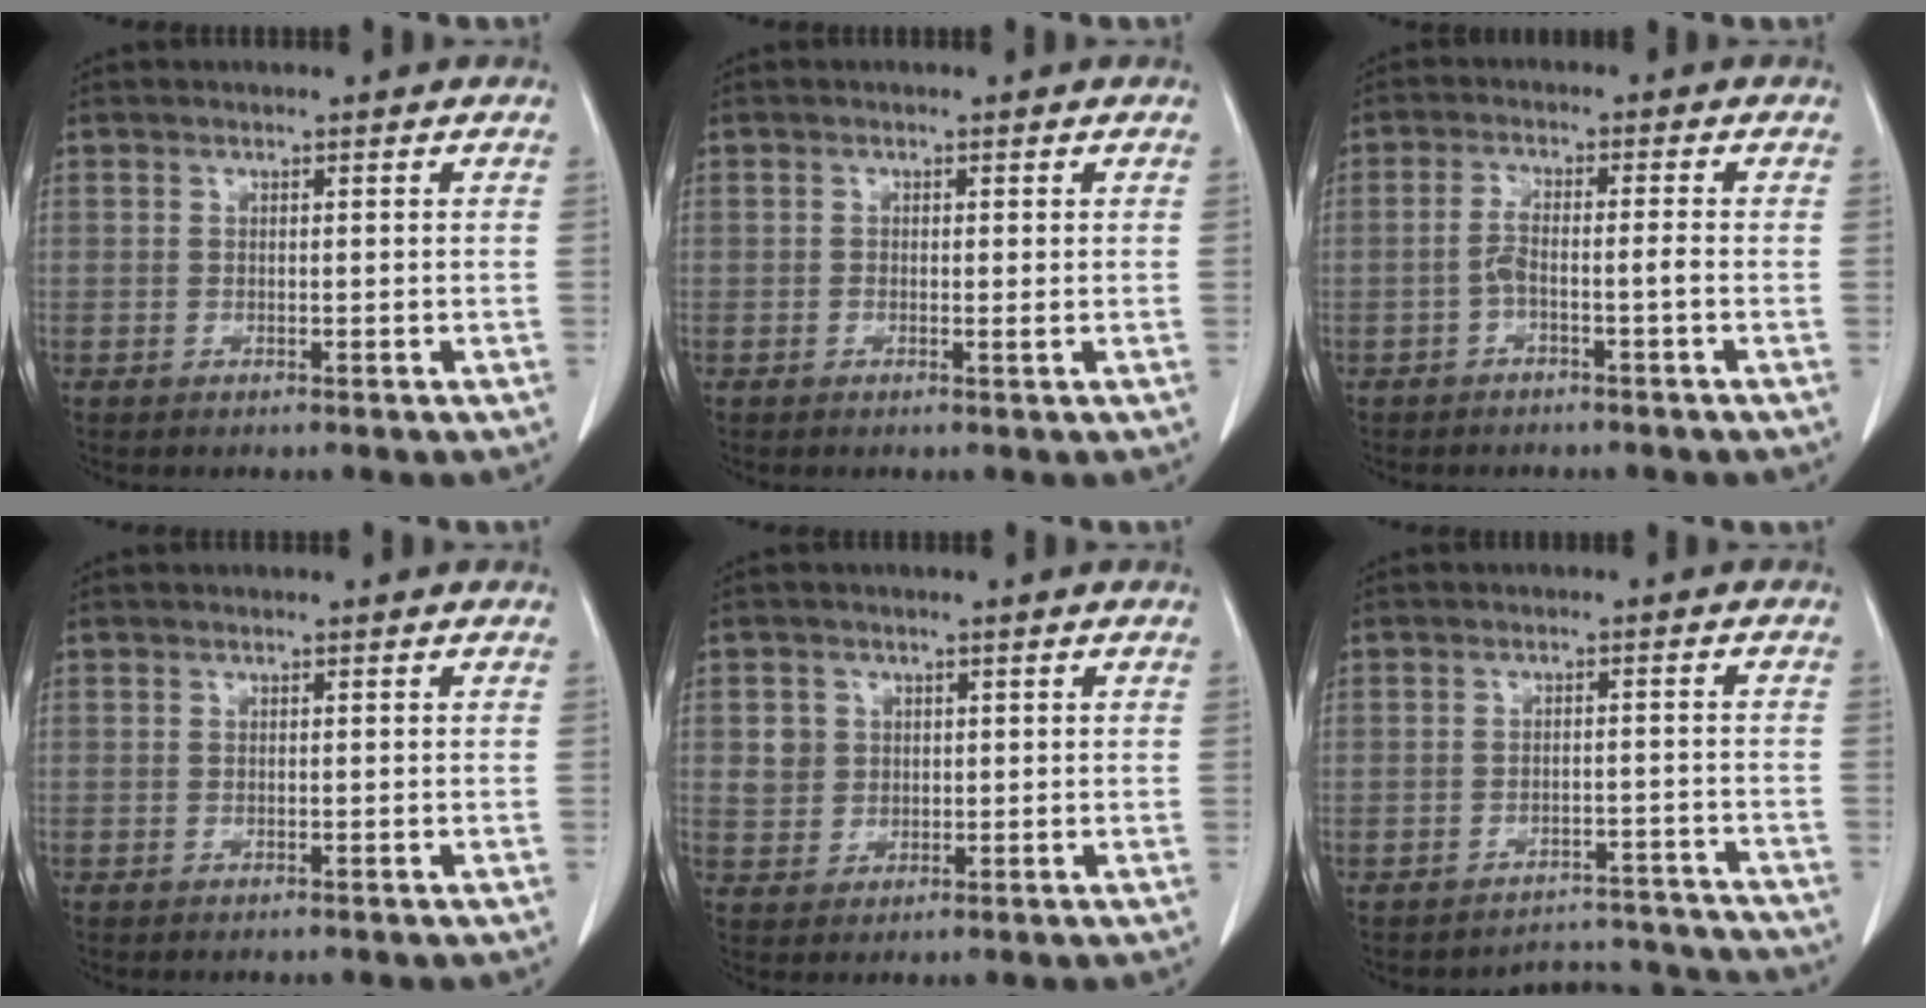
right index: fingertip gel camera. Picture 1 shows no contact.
{"total": 0.6, "force": [-0.1, 0.2, 0.6], "torque": [-0.009, -0.001, -0.002]}
{"total": 3.0, "force": [-1.5, 0.2, 2.7], "torque": [-0.050, 0.011, -0.026]}
{"total": 0.0}
{"total": 3.7, "force": [0.9, 3.5, 0.8], "torque": [-0.012, 0.010, 0.022]}
{"total": 7.7, "force": [-7.3, 1.7, -2.0], "torque": [0.038, 0.040, -0.084]}